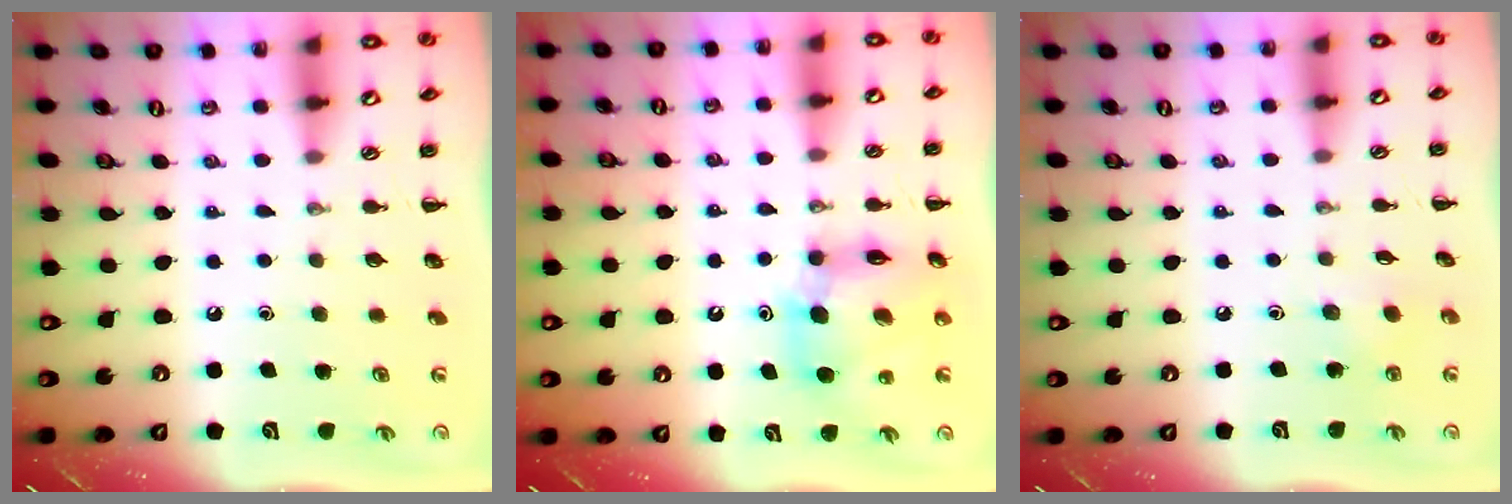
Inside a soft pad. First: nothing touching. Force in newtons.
{"total": 10.3, "press": 10.0, "slide": 2.7}
{"total": 2.4, "press": 2.2, "slide": 0.9}